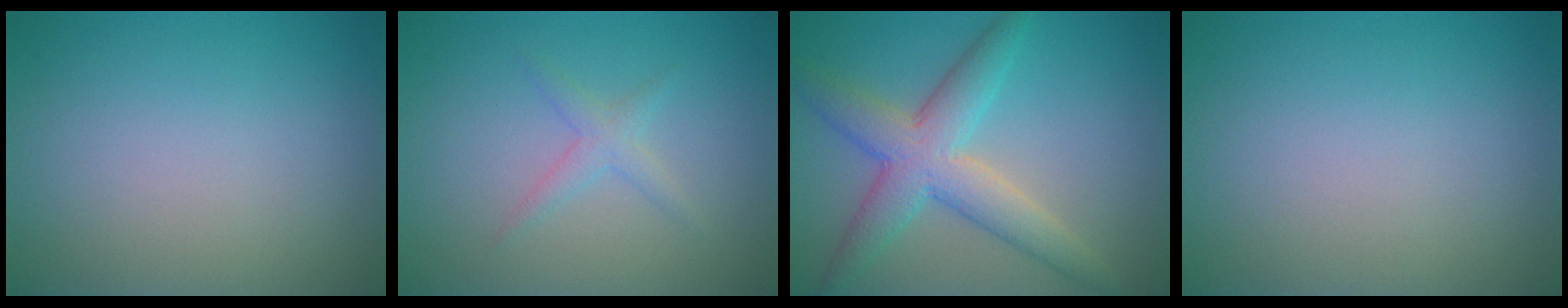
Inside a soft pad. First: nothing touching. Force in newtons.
{"total": 1.4, "press": 1.4, "slide": 0.1}
{"total": 5.8, "press": 5.8, "slide": 0.4}
{"total": 0.0}